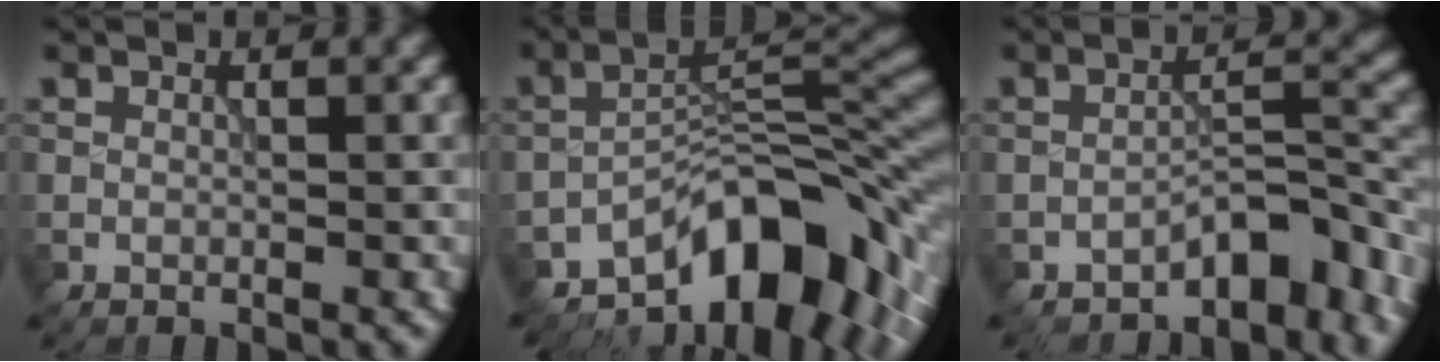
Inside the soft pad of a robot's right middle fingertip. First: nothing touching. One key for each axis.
{"total": 11.7, "fx": -7.4, "fy": 4.6, "fz": 7.8, "tx": -0.091, "ty": 0.008, "tz": -0.136}
{"total": 5.3, "fx": -3.8, "fy": 2.0, "fz": 3.1, "tx": -0.032, "ty": 0.010, "tz": -0.063}